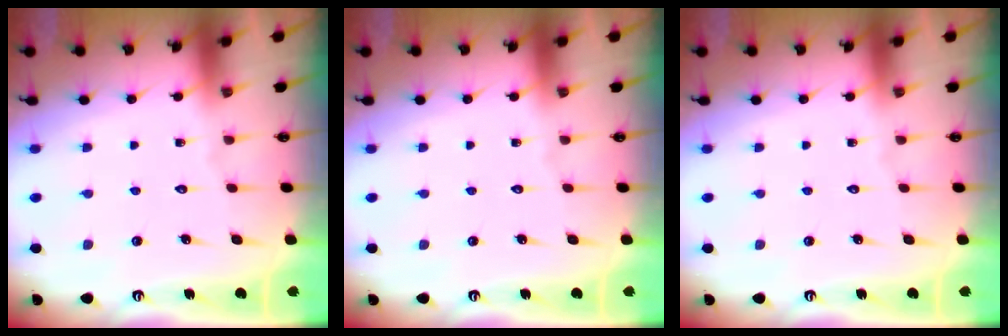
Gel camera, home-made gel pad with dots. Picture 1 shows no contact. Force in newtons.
{"total": 0.0}
{"total": 0.0}